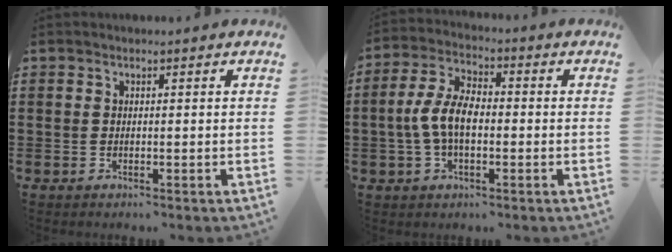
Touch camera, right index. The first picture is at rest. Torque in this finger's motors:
{"motor_torque": [1.36, -0.69, 0.45, 0.21]}